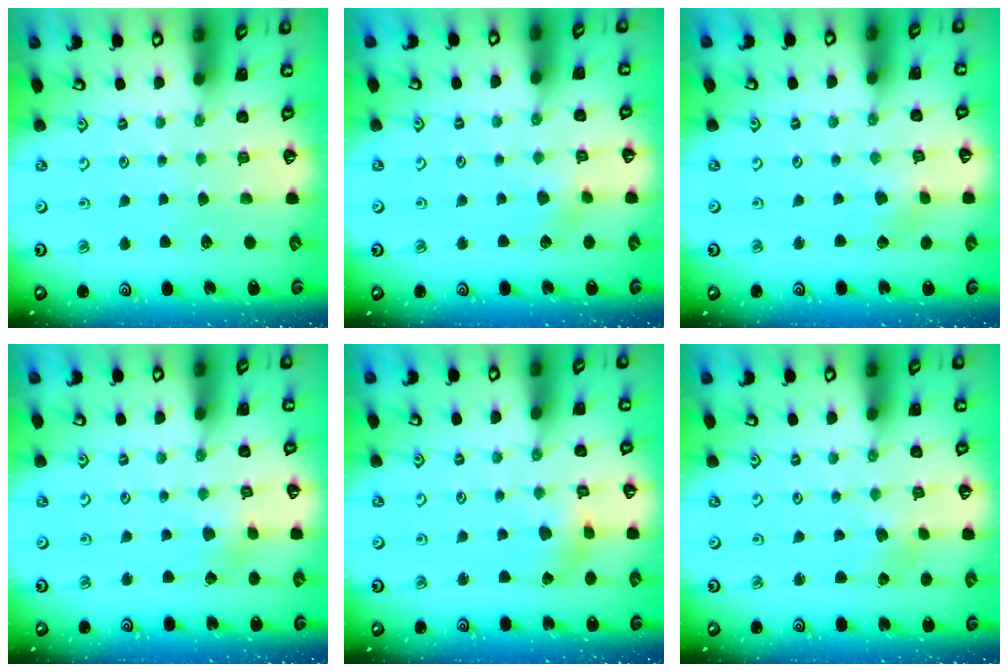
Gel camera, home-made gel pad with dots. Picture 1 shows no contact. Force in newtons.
{"total": 3.3, "press": 3.3, "slide": 0.3}
{"total": 2.6, "press": 2.6, "slide": 0.3}
{"total": 1.7, "press": 1.6, "slide": 0.2}
{"total": 2.5, "press": 2.5, "slide": 0.4}
{"total": 2.6, "press": 2.6, "slide": 0.6}